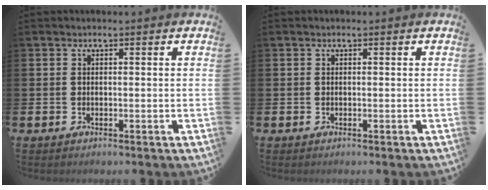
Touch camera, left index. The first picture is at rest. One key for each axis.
{"total": 0.0}